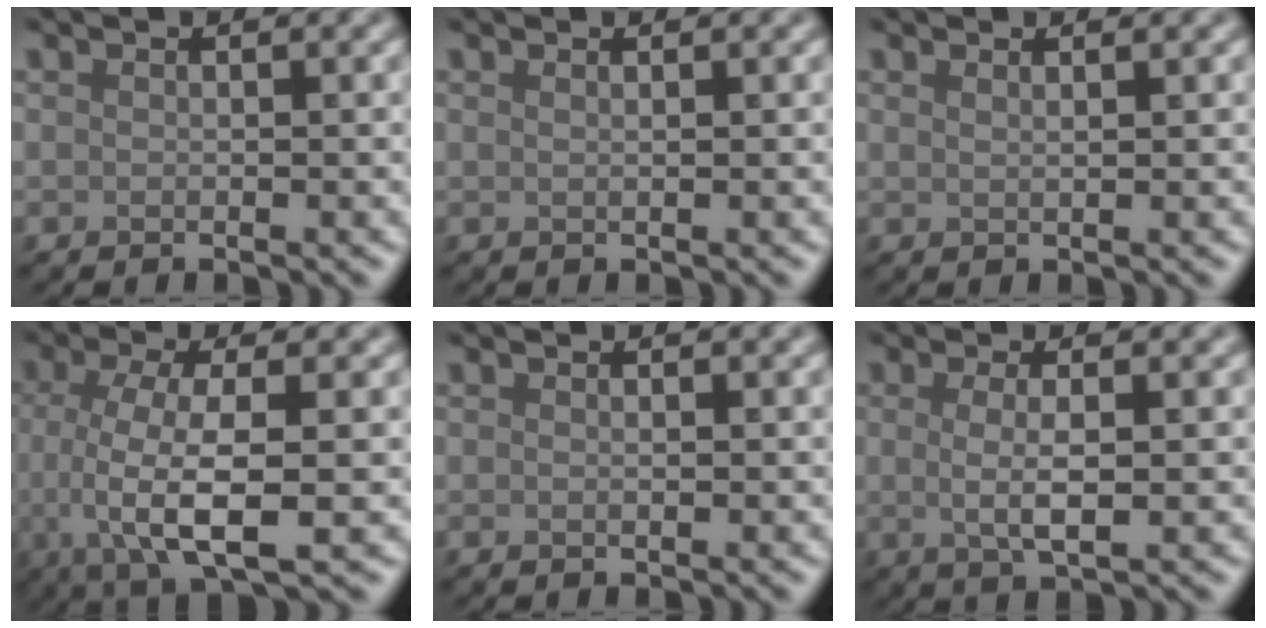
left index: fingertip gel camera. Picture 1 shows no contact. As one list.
[{"total": 0.6, "force": [0.5, 0.2, 0.4], "torque": [-0.003, -0.001, 0.003]}, {"total": 1.1, "force": [0.8, 0.4, 0.6], "torque": [-0.004, 0.002, 0.004]}, {"total": 6.8, "force": [-0.7, 2.1, 6.5], "torque": [-0.121, -0.010, -0.009]}, {"total": 0.0}, {"total": 3.1, "force": [0.1, 0.8, 3.0], "torque": [-0.057, -0.003, 0.002]}]